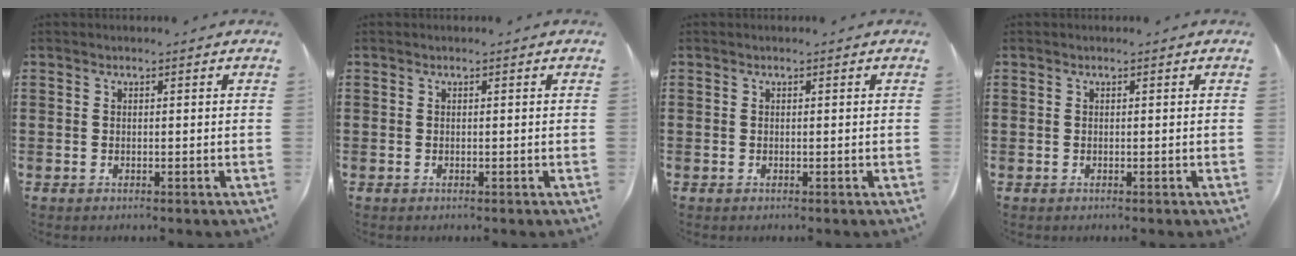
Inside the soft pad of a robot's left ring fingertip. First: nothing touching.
{"total": 0.0}
{"total": 0.0}
{"total": 0.0}